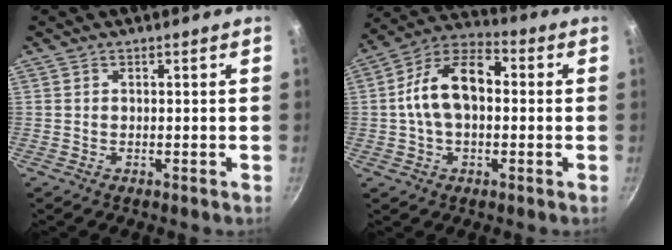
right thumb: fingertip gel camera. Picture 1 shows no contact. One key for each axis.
{"total": 13.7, "fx": 0.6, "fy": 8.5, "fz": 10.8, "tx": -0.168, "ty": 0.040, "tz": -0.008}